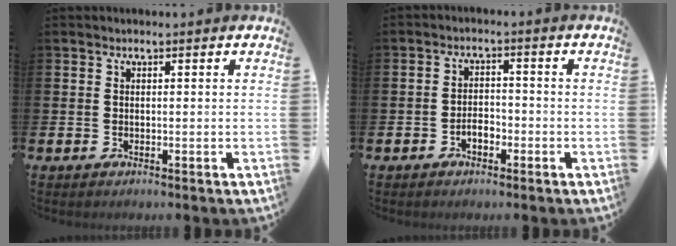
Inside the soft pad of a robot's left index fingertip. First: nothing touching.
{"total": 2.4, "force": [-1.3, 1.3, 1.5], "torque": [-0.028, 0.006, -0.028]}